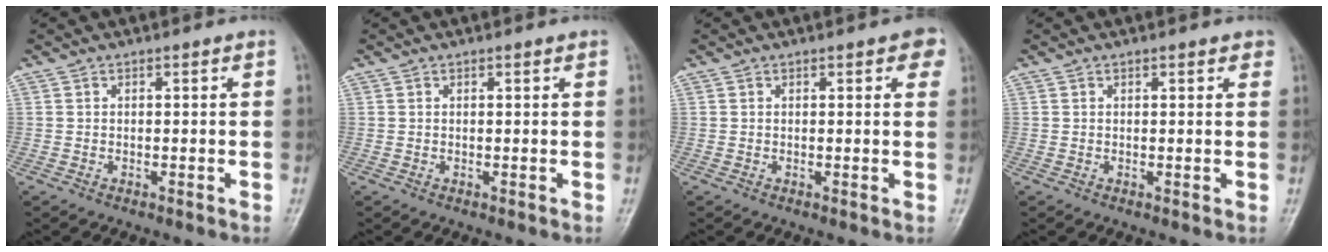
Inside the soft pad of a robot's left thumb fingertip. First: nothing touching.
{"total": 0.7, "force": [0.4, 0.1, 0.6], "torque": [-0.007, 0.001, 0.004]}
{"total": 3.6, "force": [1.6, 1.3, 2.9], "torque": [-0.021, -0.001, 0.012]}
{"total": 1.7, "force": [1.0, 0.6, 1.2], "torque": [-0.011, -0.002, 0.010]}